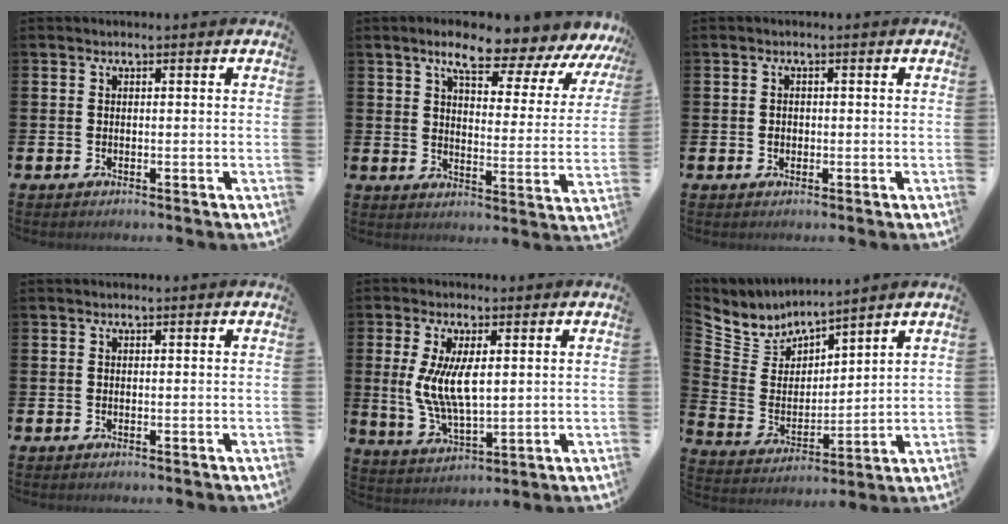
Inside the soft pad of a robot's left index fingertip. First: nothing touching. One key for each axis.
{"total": 9.1, "fx": 7.9, "fy": 2.0, "fz": 4.1, "tx": -0.085, "ty": -0.055, "tz": 0.128}
{"total": 0.9, "fx": 0.1, "fy": 0.8, "fz": 0.3, "tx": 0.004, "ty": 0.001, "tz": -0.003}
{"total": 0.0}
{"total": 7.1, "fx": 1.7, "fy": 3.0, "fz": 6.2, "tx": -0.129, "ty": 0.002, "tz": 0.028}
{"total": 4.7, "fx": 4.4, "fy": 1.5, "fz": -0.8, "tx": -0.026, "ty": -0.049, "tz": 0.074}